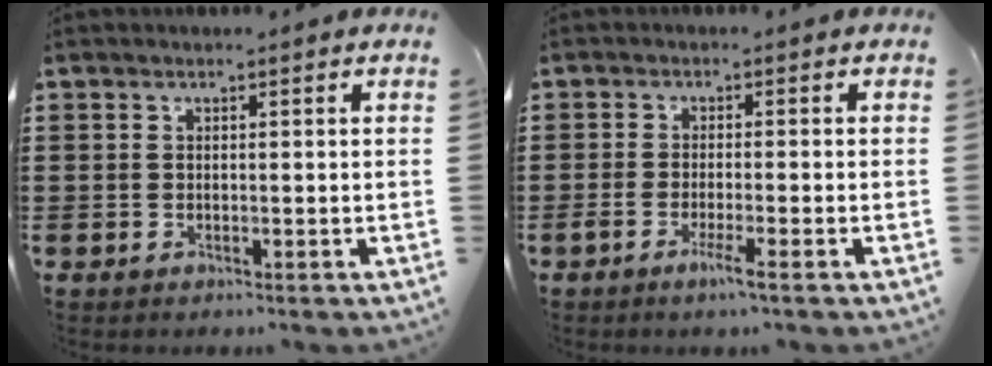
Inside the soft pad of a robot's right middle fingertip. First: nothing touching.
{"total": 2.8, "force": [-1.6, -0.1, 2.3], "torque": [-0.046, -0.007, -0.032]}